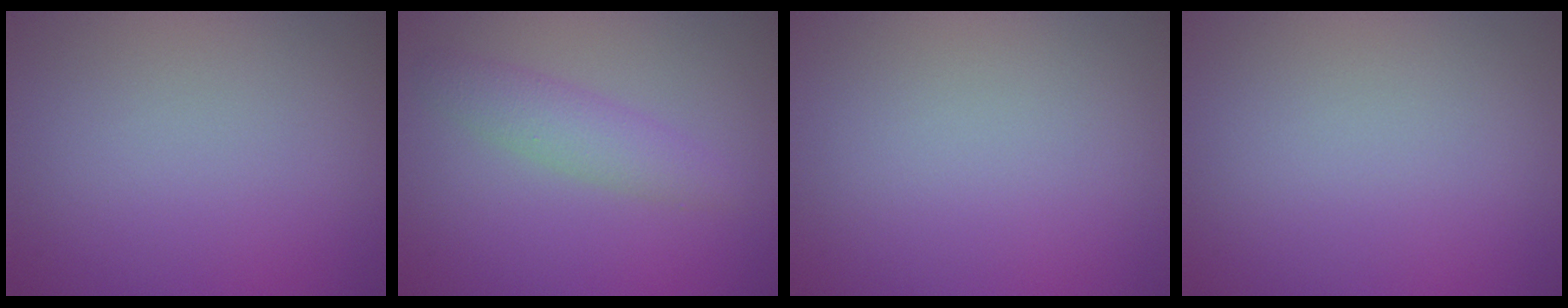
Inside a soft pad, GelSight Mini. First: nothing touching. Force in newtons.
{"total": 2.6, "press": 2.6, "slide": 0.1}
{"total": 0.0}
{"total": 0.0}